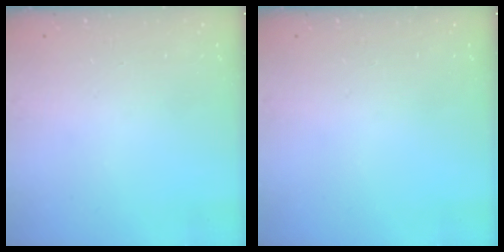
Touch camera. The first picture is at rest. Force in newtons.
{"total": 0.0}